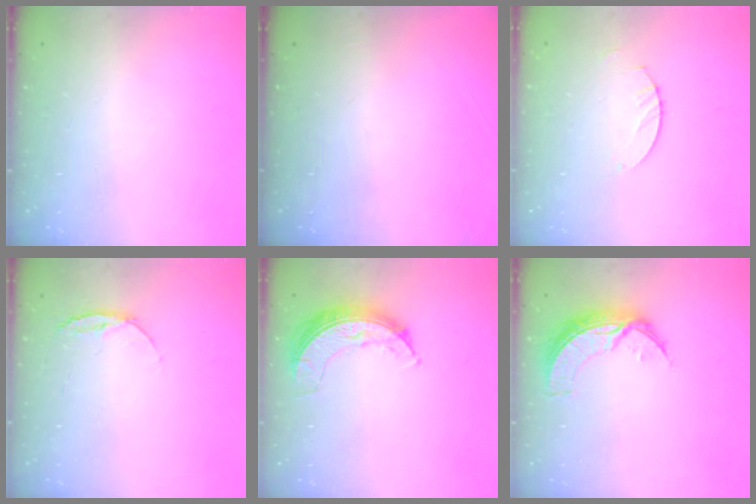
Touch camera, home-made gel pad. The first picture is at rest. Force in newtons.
{"total": 0.0}
{"total": 2.0, "press": 2.0, "slide": 0.2}
{"total": 6.6, "press": 6.5, "slide": 0.7}
{"total": 7.7, "press": 7.7, "slide": 0.3}
{"total": 8.4, "press": 8.4, "slide": 0.2}